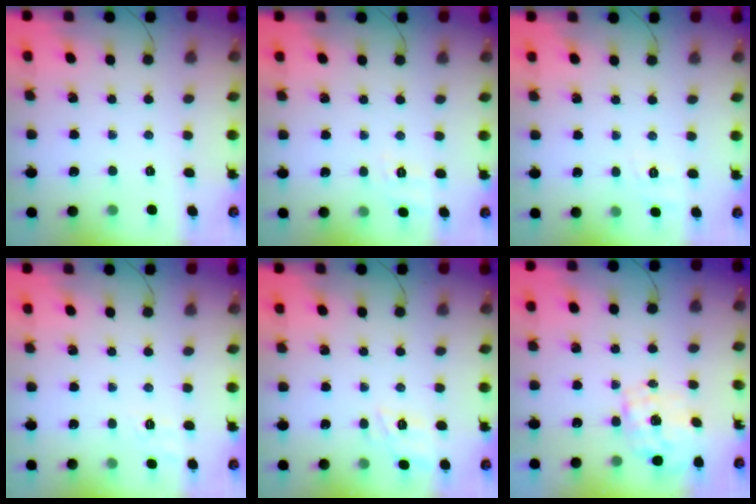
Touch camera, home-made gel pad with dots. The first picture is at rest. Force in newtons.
{"total": 7.5, "press": 7.2, "slide": 2.2}
{"total": 5.2, "press": 4.8, "slide": 2.1}
{"total": 5.8, "press": 5.5, "slide": 1.9}
{"total": 11.4, "press": 11.4, "slide": 1.2}
{"total": 1.6, "press": 1.4, "slide": 0.8}